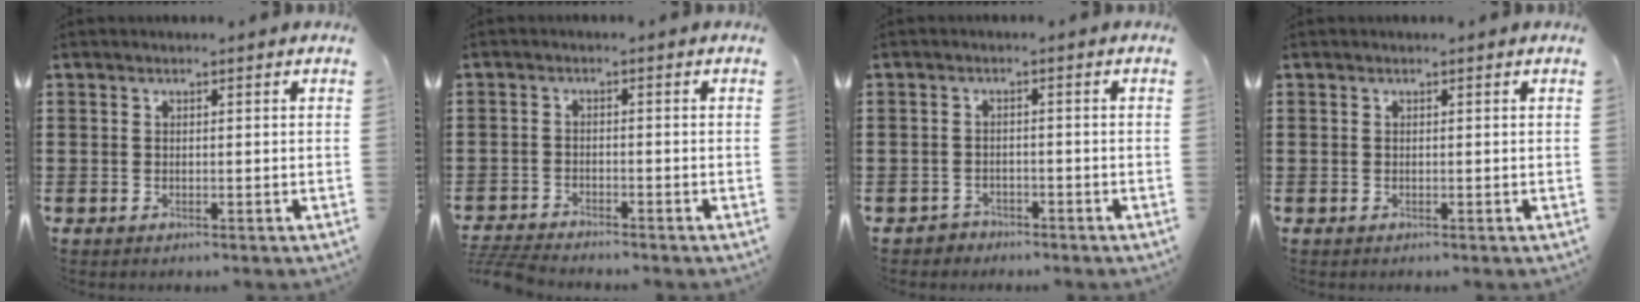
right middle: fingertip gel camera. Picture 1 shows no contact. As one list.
[{"total": 3.5, "force": [-3.4, 0.2, 0.8], "torque": [-0.026, -0.007, -0.073]}, {"total": 1.5, "force": [-1.4, 0.6, -0.2], "torque": [-0.003, 0.003, -0.033]}, {"total": 0.0}]